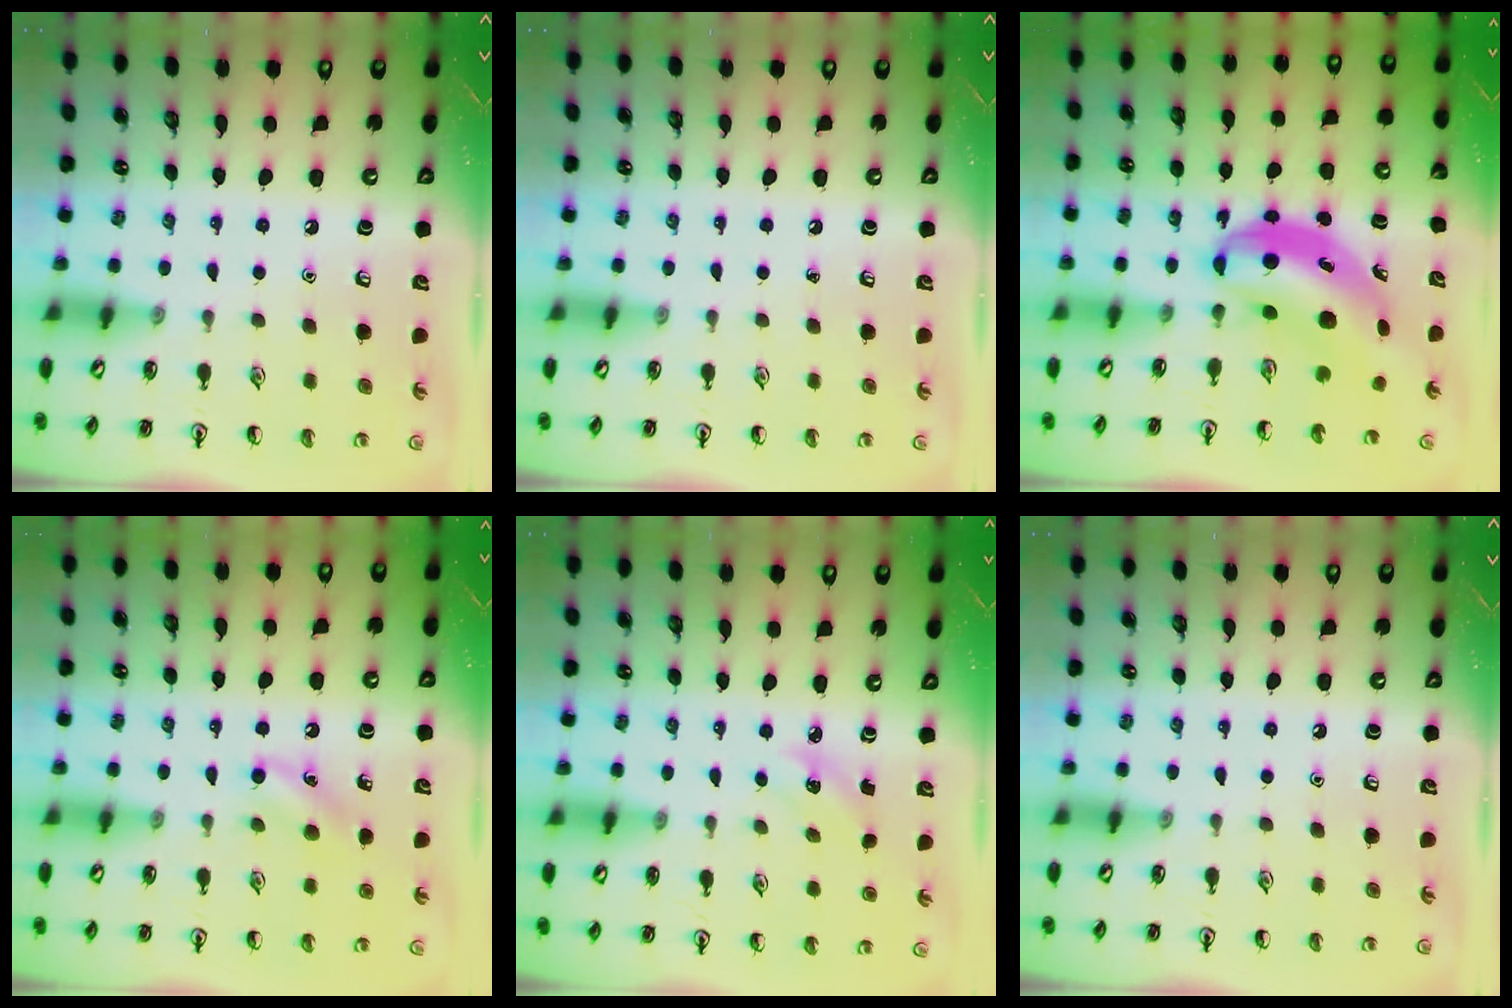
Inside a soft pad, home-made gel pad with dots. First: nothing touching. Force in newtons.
{"total": 0.0}
{"total": 7.3, "press": 7.1, "slide": 1.9}
{"total": 7.4, "press": 7.2, "slide": 1.9}
{"total": 2.5, "press": 2.4, "slide": 0.9}
{"total": 0.0}